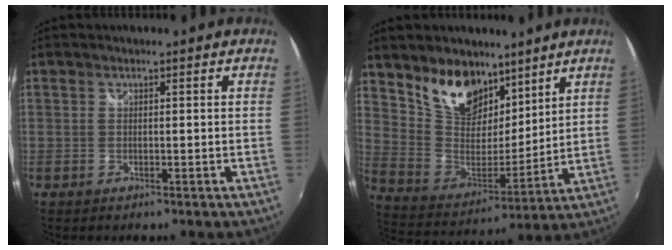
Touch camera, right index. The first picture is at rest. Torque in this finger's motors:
{"motor_torque": [1.07, 1.07, 0.24, 0.07]}